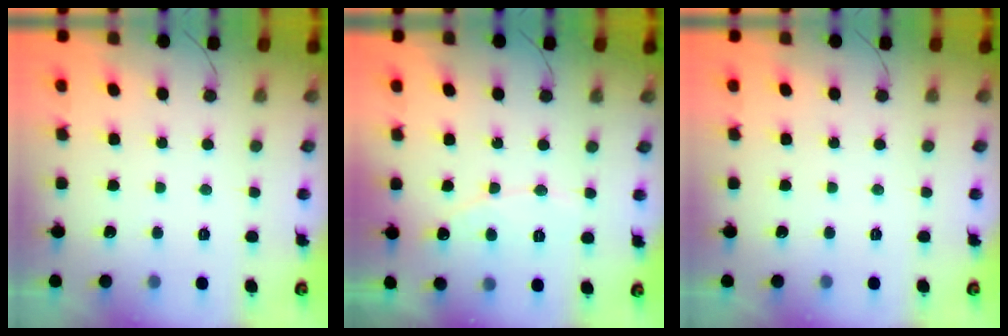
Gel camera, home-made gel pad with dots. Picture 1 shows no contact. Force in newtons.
{"total": 6.2, "press": 6.2, "slide": 0.3}
{"total": 0.0}